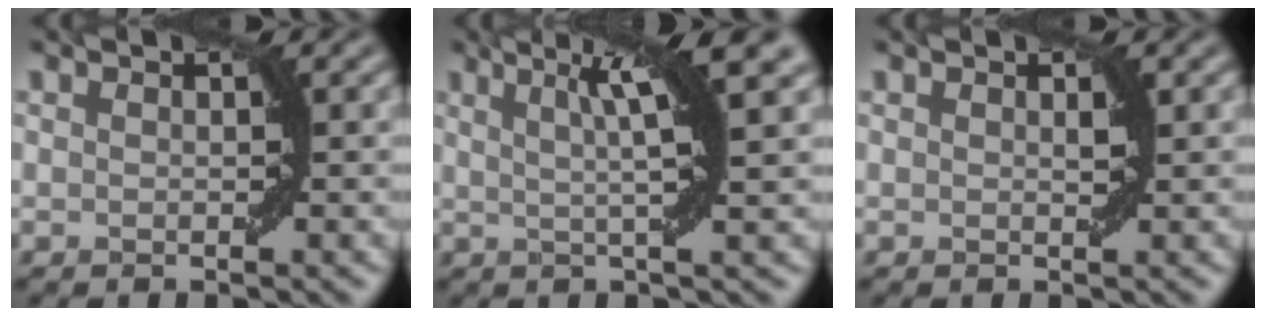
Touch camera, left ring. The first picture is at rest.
{"total": 6.7, "force": [2.7, 0.8, 6.1], "torque": [-0.086, 0.014, 0.046]}
{"total": 0.6, "force": [0.3, 0.2, 0.5], "torque": [-0.006, -0.001, 0.007]}